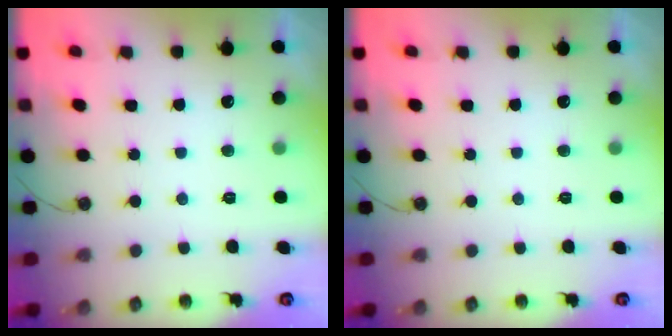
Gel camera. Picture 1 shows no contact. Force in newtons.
{"total": 0.0}